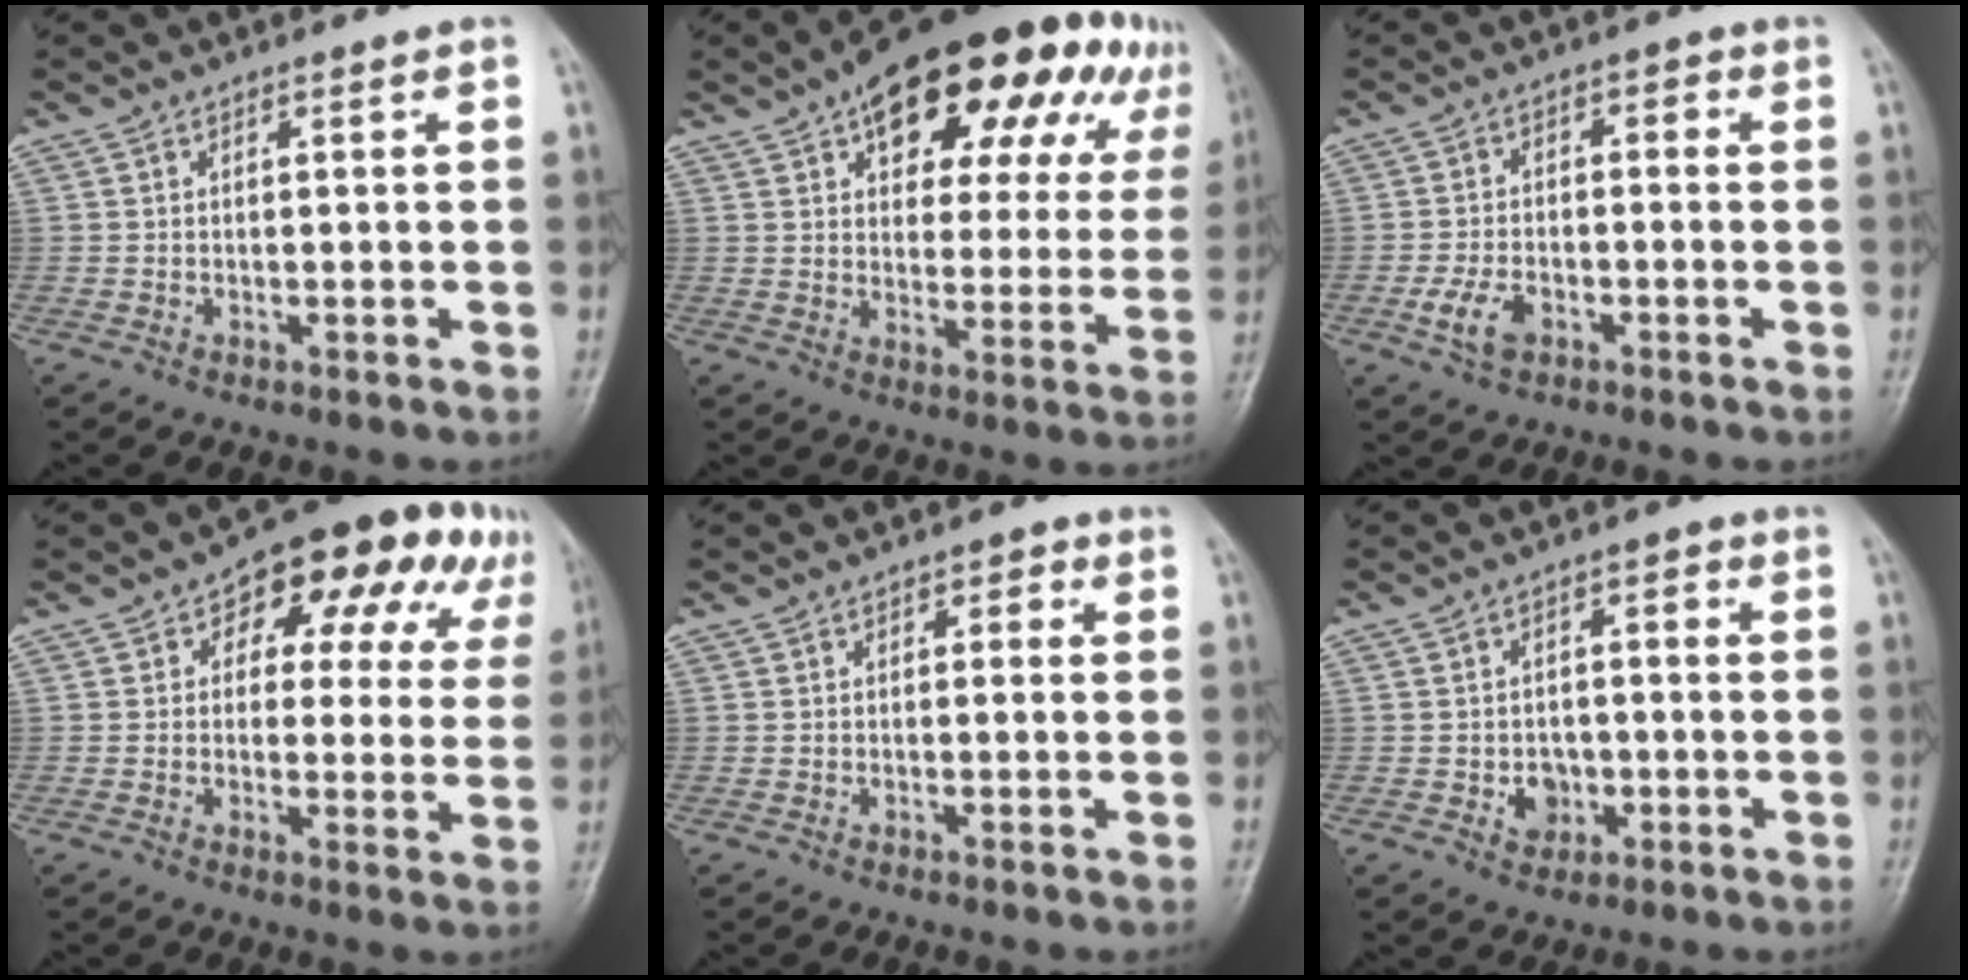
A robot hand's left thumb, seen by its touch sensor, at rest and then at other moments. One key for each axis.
{"total": 24.4, "fx": 13.6, "fy": 11.9, "fz": 16.4, "tx": -0.182, "ty": 0.001, "tz": 0.184}
{"total": 6.2, "fx": -2.4, "fy": 4.0, "fz": 4.2, "tx": -0.068, "ty": 0.020, "tz": -0.046}
{"total": 14.5, "fx": 6.3, "fy": 8.8, "fz": 9.7, "tx": -0.052, "ty": 0.009, "tz": 0.071}
{"total": 2.0, "fx": 0.6, "fy": 1.3, "fz": 1.4, "tx": -0.001, "ty": 0.005, "tz": 0.000}
{"total": 5.2, "fx": -1.3, "fy": 4.3, "fz": 2.6, "tx": -0.010, "ty": 0.014, "tz": -0.020}